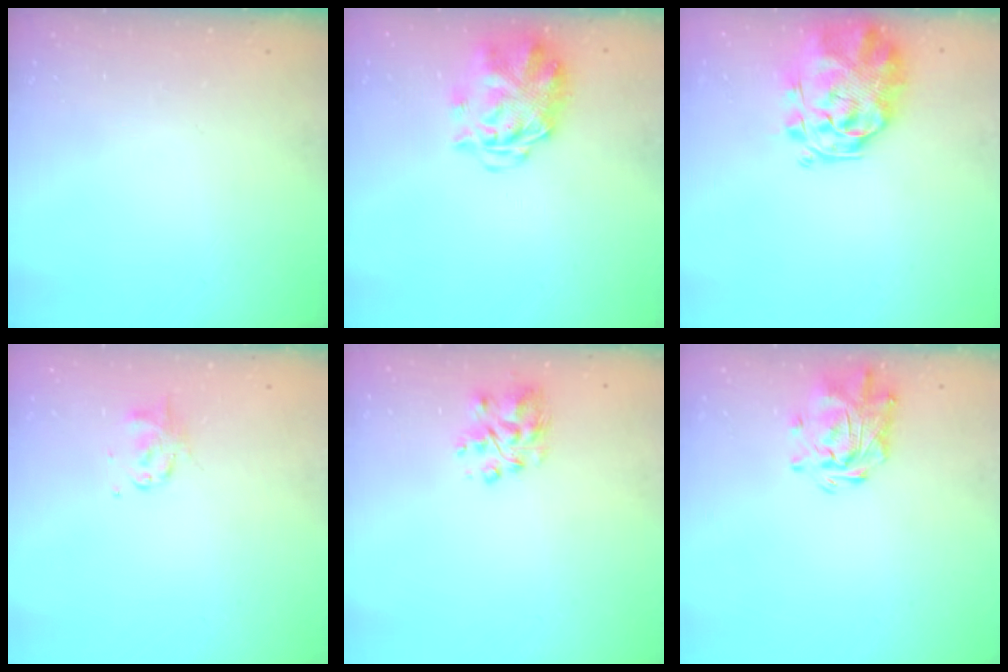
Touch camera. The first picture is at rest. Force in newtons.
{"total": 4.0, "press": 3.6, "slide": 1.6}
{"total": 3.4, "press": 3.0, "slide": 1.6}
{"total": 2.8, "press": 2.7, "slide": 0.6}
{"total": 5.5, "press": 5.4, "slide": 0.8}
{"total": 1.9, "press": 1.8, "slide": 0.6}